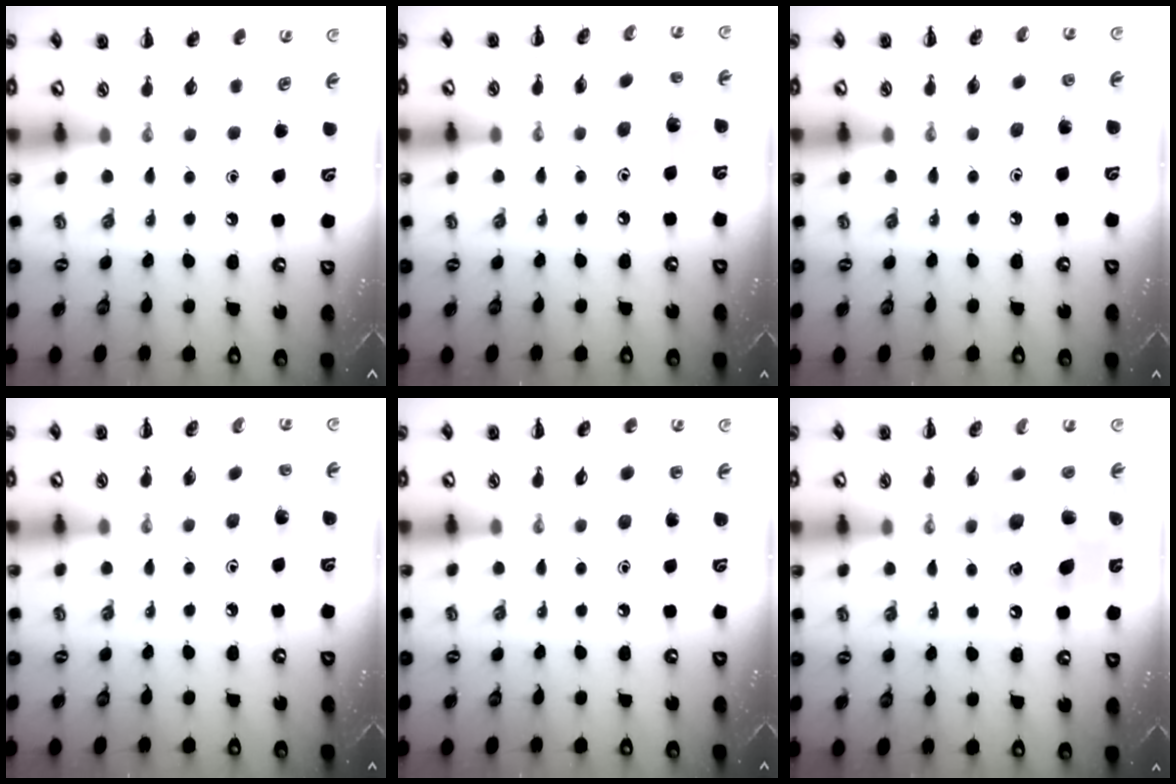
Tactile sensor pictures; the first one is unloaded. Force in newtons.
{"total": 4.3, "press": 4.3, "slide": 0.6}
{"total": 2.7, "press": 2.5, "slide": 0.8}
{"total": 2.0, "press": 1.9, "slide": 0.8}
{"total": 2.1, "press": 2.0, "slide": 0.8}
{"total": 13.0, "press": 12.9, "slide": 1.7}